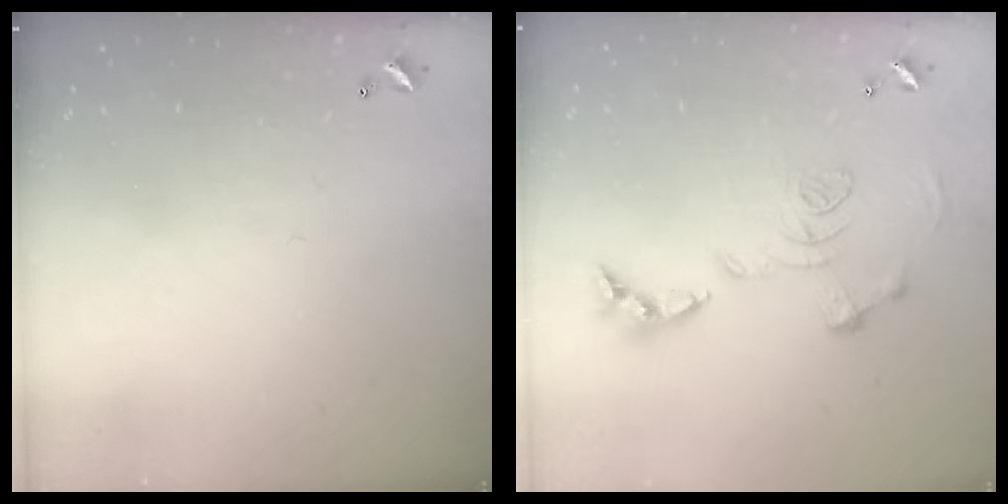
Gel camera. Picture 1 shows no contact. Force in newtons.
{"total": 1.2, "press": 0.4, "slide": 1.1}